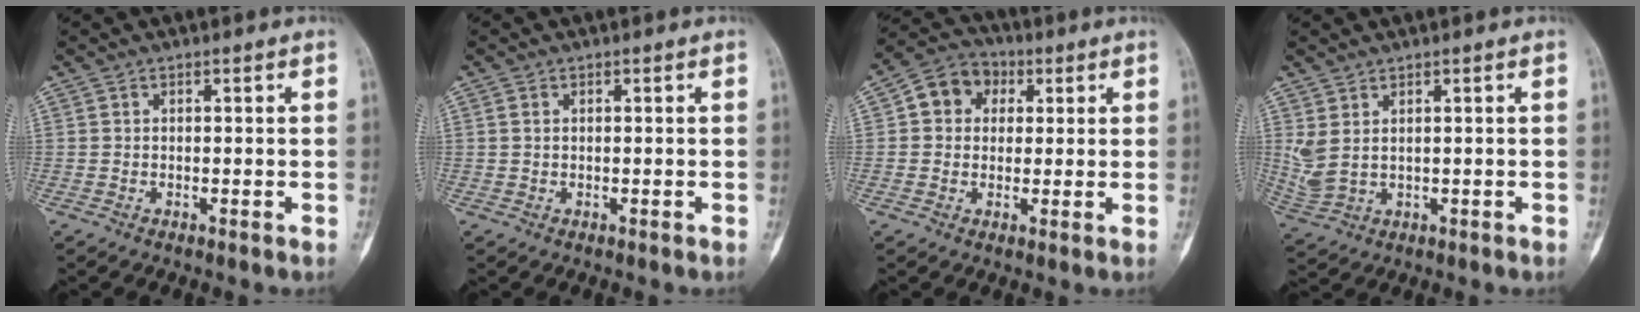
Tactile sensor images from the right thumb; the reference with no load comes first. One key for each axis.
{"total": 0.7, "fx": 0.2, "fy": 0.5, "fz": 0.5, "tx": -0.011, "ty": 0.001, "tz": 0.003}
{"total": 8.2, "fx": 2.0, "fy": 6.9, "fz": 3.8, "tx": -0.029, "ty": 0.010, "tz": 0.020}
{"total": 4.9, "fx": 1.3, "fy": 2.6, "fz": 3.9, "tx": -0.093, "ty": -0.001, "tz": 0.040}